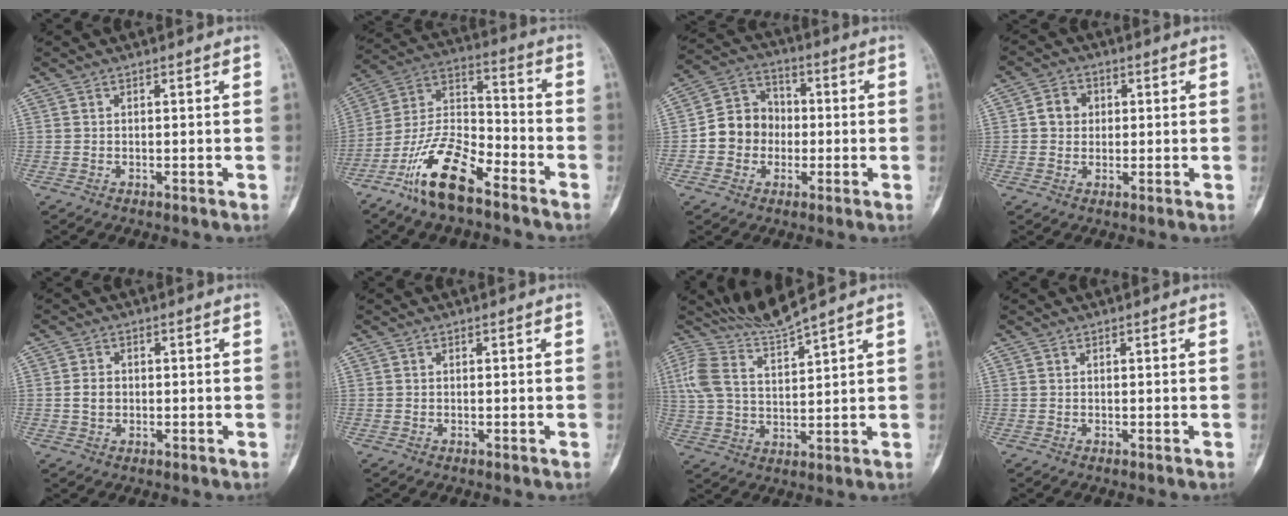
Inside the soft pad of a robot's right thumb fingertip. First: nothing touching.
{"total": 15.2, "force": [-9.9, 5.5, 10.2], "torque": [-0.191, 0.068, -0.193]}
{"total": 9.9, "force": [-1.4, 8.8, 4.2], "torque": [-0.036, 0.033, -0.036]}
{"total": 4.5, "force": [0.6, 4.0, 1.9], "torque": [-0.008, 0.006, 0.004]}
{"total": 2.6, "force": [-0.1, 2.1, 1.5], "torque": [-0.020, 0.006, -0.003]}
{"total": 0.0}
{"total": 6.8, "force": [6.1, -0.8, 2.8], "torque": [-0.068, -0.042, 0.134]}
{"total": 0.0}